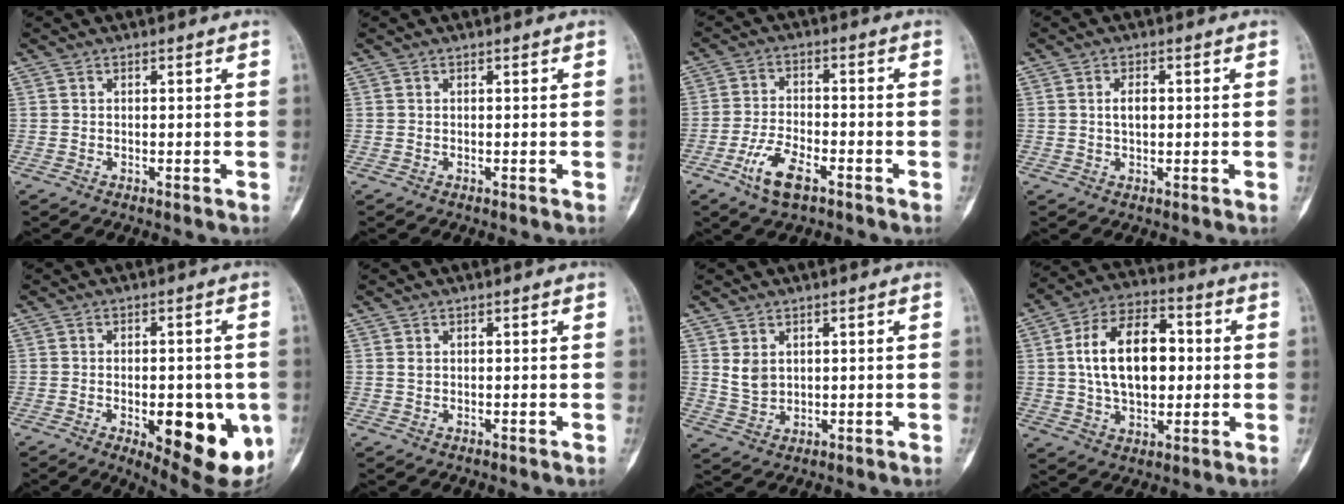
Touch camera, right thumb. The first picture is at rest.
{"total": 0.0}
{"total": 7.9, "force": [-4.3, 3.4, 5.7], "torque": [-0.112, 0.016, -0.080]}
{"total": 3.5, "force": [0.4, 2.0, 2.9], "torque": [-0.049, 0.001, 0.006]}
{"total": 17.1, "force": [-4.8, 7.3, 14.7], "torque": [-0.144, -0.002, -0.042]}
{"total": 1.1, "force": [0.4, 0.8, 0.6], "torque": [-0.008, 0.000, 0.010]}
{"total": 3.9, "force": [1.4, 2.9, 2.3], "torque": [-0.034, -0.012, 0.037]}
{"total": 16.8, "force": [1.7, 10.1, 13.3], "torque": [-0.205, 0.017, 0.026]}